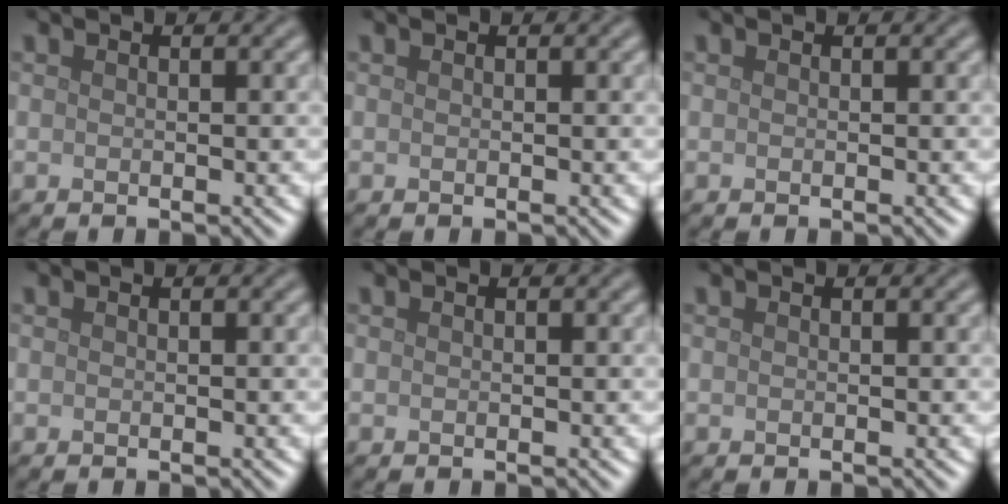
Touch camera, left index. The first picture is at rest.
{"total": 0.0}
{"total": 0.0}
{"total": 0.0}
{"total": 0.0}
{"total": 0.0}